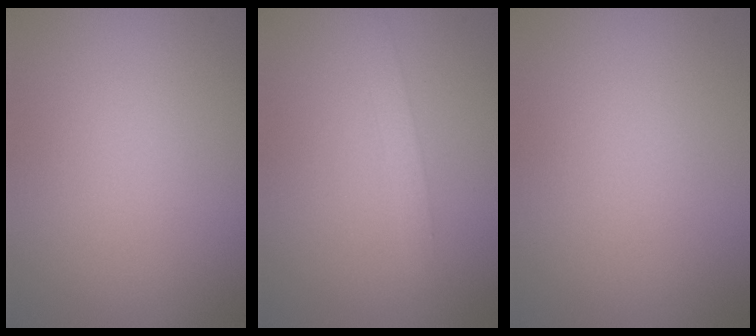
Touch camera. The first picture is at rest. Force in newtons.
{"total": 1.5, "press": 1.5, "slide": 0.0}
{"total": 0.0}